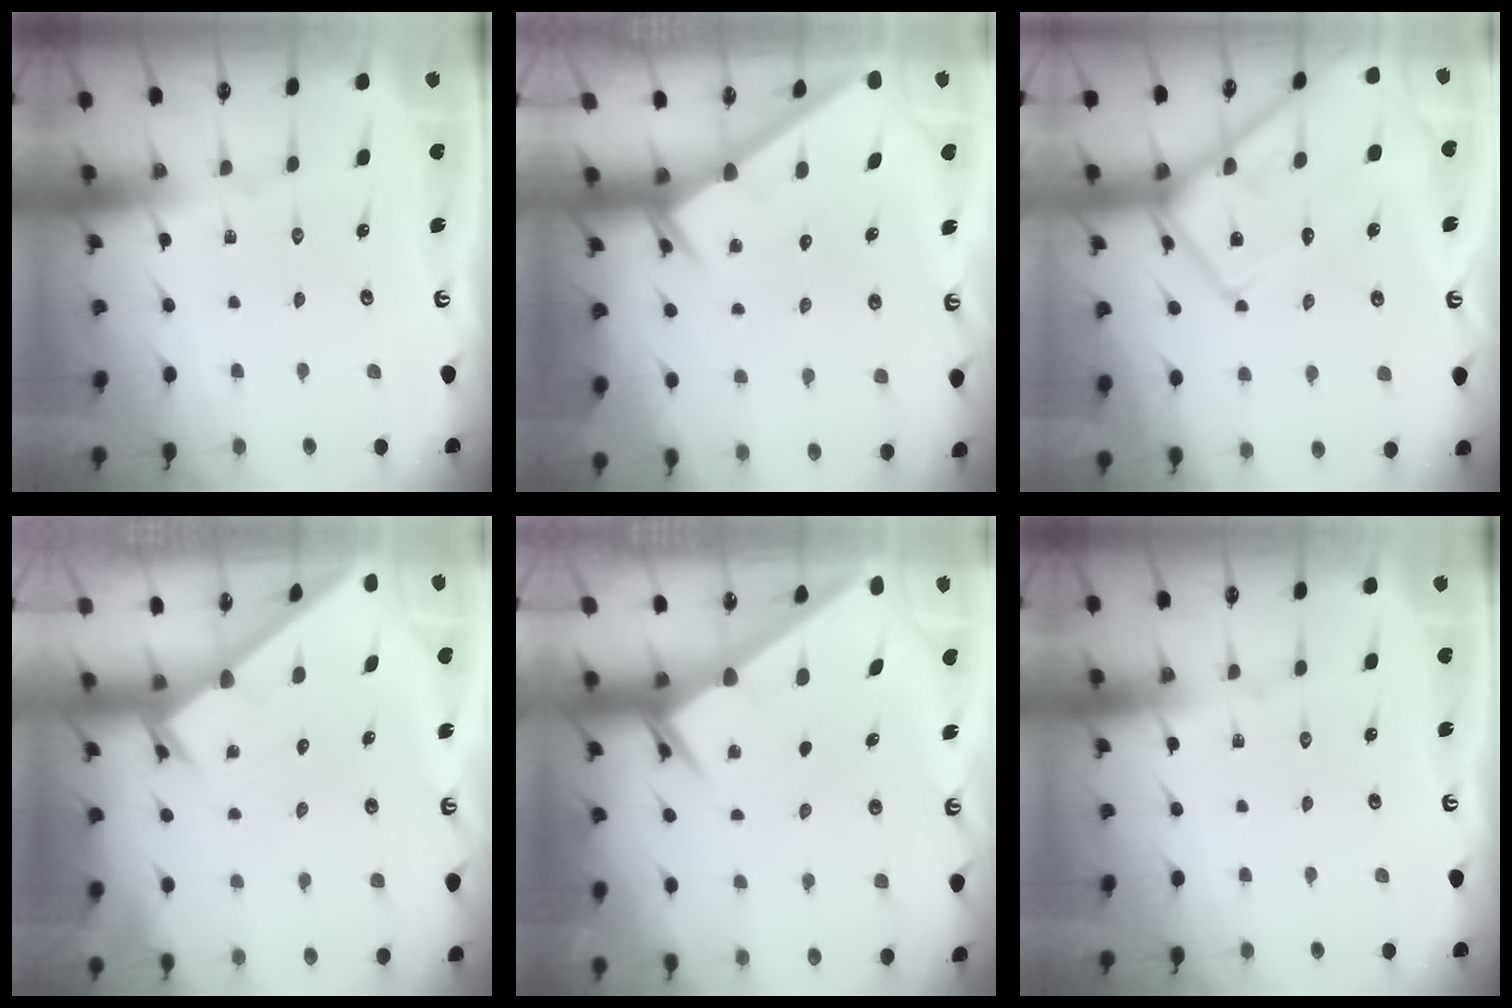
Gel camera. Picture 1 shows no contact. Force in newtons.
{"total": 2.6, "press": 2.6, "slide": 0.0}
{"total": 16.1, "press": 16.0, "slide": 1.4}
{"total": 1.3, "press": 1.3, "slide": 0.1}
{"total": 2.6, "press": 2.6, "slide": 0.2}
{"total": 0.0}